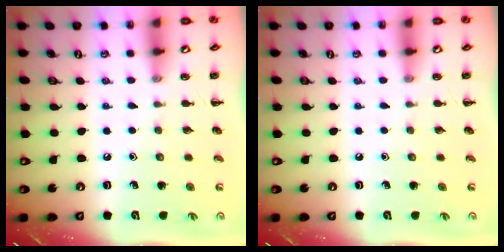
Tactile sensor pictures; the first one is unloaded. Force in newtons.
{"total": 0.0}